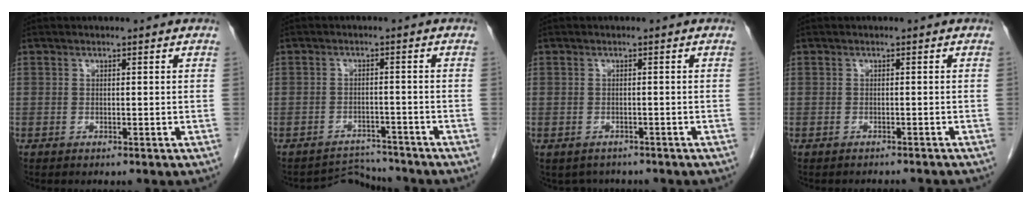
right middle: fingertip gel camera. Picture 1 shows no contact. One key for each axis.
{"total": 4.0, "fx": -3.5, "fy": 0.0, "fz": -1.9, "tx": 0.035, "ty": 0.006, "tz": -0.050}
{"total": 3.0, "fx": -2.6, "fy": 1.6, "fz": 0.2, "tx": -0.009, "ty": 0.000, "tz": -0.035}
{"total": 4.8, "fx": -4.5, "fy": 0.5, "fz": 1.3, "tx": -0.016, "ty": -0.009, "tz": -0.052}